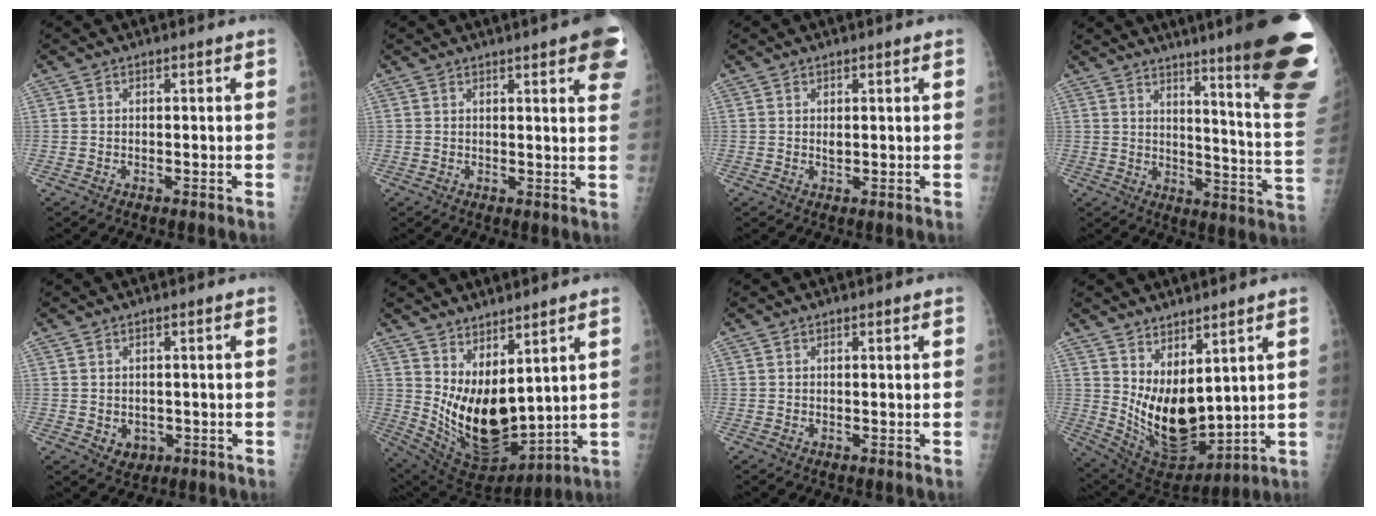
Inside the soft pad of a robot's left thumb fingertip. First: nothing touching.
{"total": 10.2, "force": [5.5, 2.1, 8.4], "torque": [-0.077, -0.009, 0.056]}
{"total": 1.3, "force": [0.6, 0.6, 1.0], "torque": [-0.014, -0.004, 0.012]}
{"total": 25.9, "force": [17.1, 2.1, 19.2], "torque": [-0.194, -0.113, 0.220]}
{"total": 2.9, "force": [-0.5, 2.5, 1.5], "torque": [-0.012, -0.003, 0.006]}
{"total": 15.7, "force": [4.7, 7.9, 12.7], "torque": [-0.203, -0.056, 0.114]}
{"total": 0.0}
{"total": 14.4, "force": [4.3, 7.6, 11.5], "torque": [-0.174, -0.052, 0.106]}